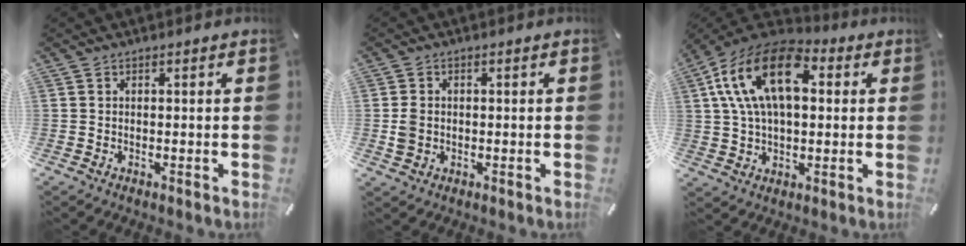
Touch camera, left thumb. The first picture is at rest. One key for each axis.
{"total": 3.2, "fx": -0.2, "fy": 2.7, "fz": 1.6, "tx": -0.021, "ty": 0.003, "tz": -0.004}
{"total": 18.8, "fx": 5.6, "fy": 11.0, "fz": 14.2, "tx": -0.280, "ty": -0.001, "tz": 0.095}